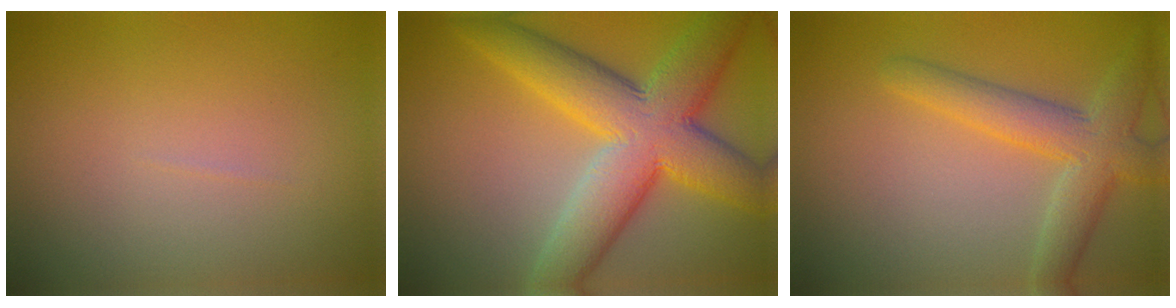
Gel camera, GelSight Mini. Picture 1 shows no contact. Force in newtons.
{"total": 10.6, "press": 10.6, "slide": 0.4}
{"total": 4.8, "press": 4.8, "slide": 0.3}